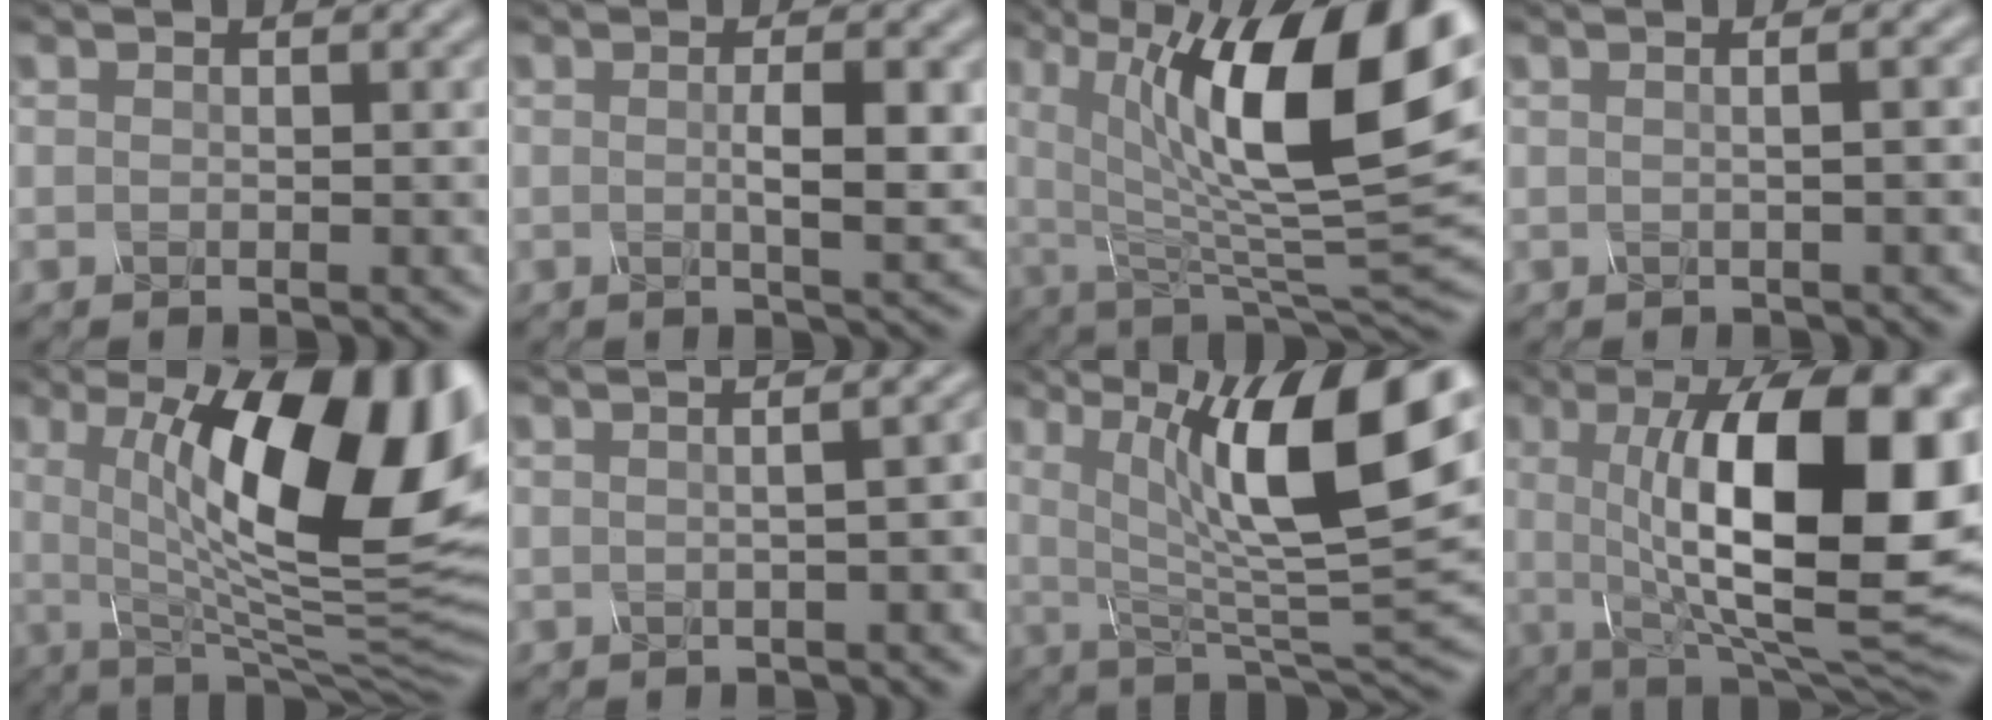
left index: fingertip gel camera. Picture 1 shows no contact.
{"total": 3.4, "force": [0.1, 0.7, 3.4], "torque": [-0.054, 0.000, 0.002]}
{"total": 15.7, "force": [4.9, 5.8, 13.8], "torque": [-0.220, -0.003, 0.078]}
{"total": 3.6, "force": [0.9, 1.9, 2.9], "torque": [-0.011, 0.019, -0.023]}
{"total": 16.8, "force": [3.5, 5.5, 15.5], "torque": [-0.207, 0.003, 0.050]}
{"total": 6.4, "force": [0.9, 3.3, 5.4], "torque": [-0.019, 0.039, -0.020]}
{"total": 13.5, "force": [4.0, 3.6, 12.4], "torque": [-0.187, 0.000, 0.066]}
{"total": 16.7, "force": [2.0, 5.7, 15.6], "torque": [-0.209, 0.004, 0.025]}